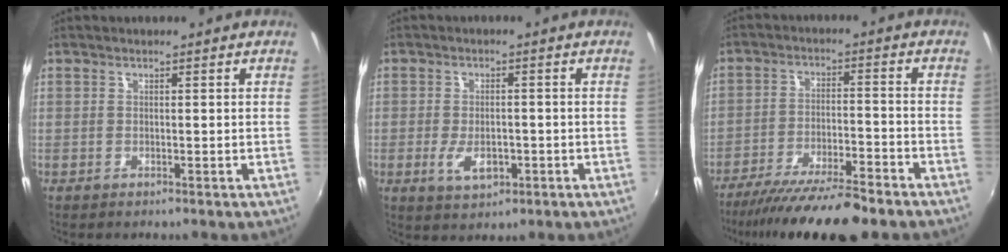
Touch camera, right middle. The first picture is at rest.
{"total": 5.2, "force": [-1.7, 2.8, 4.0], "torque": [-0.082, -0.009, -0.026]}
{"total": 15.4, "force": [-13.0, 1.6, 8.1], "torque": [-0.163, -0.031, -0.209]}